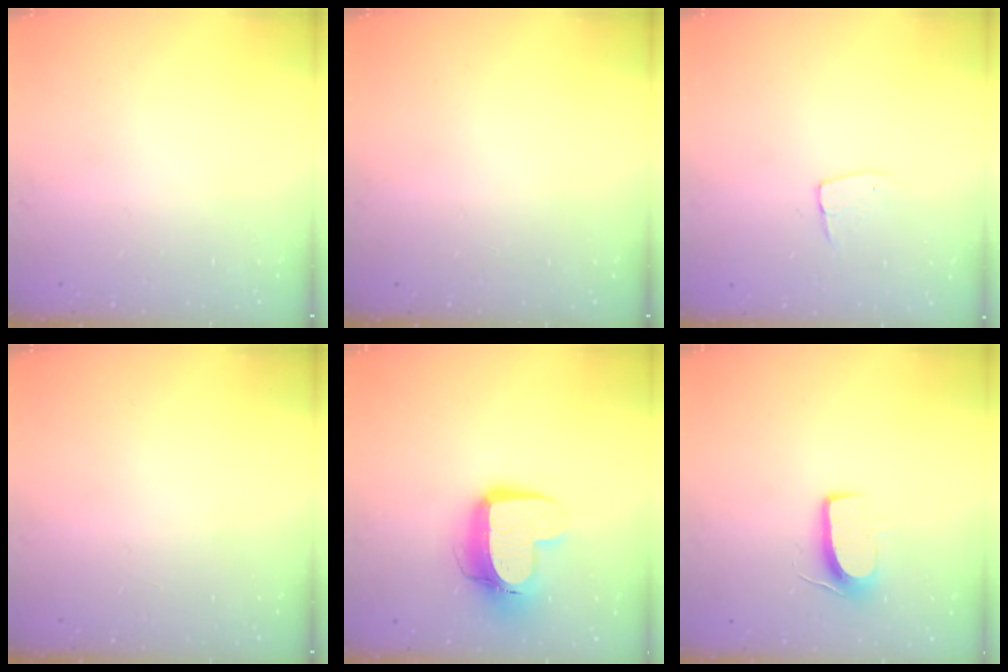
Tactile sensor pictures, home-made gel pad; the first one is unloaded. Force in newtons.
{"total": 0.0}
{"total": 4.8, "press": 4.8, "slide": 0.3}
{"total": 0.0}
{"total": 13.9, "press": 13.8, "slide": 1.4}
{"total": 7.6, "press": 7.6, "slide": 0.5}